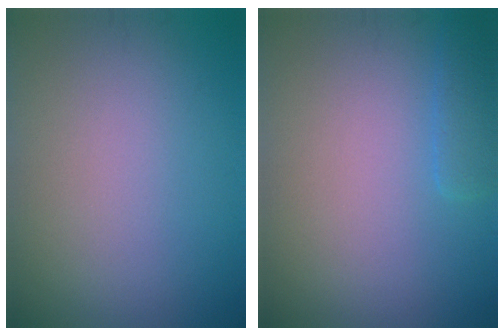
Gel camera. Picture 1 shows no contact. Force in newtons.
{"total": 1.6, "press": 1.6, "slide": 0.1}